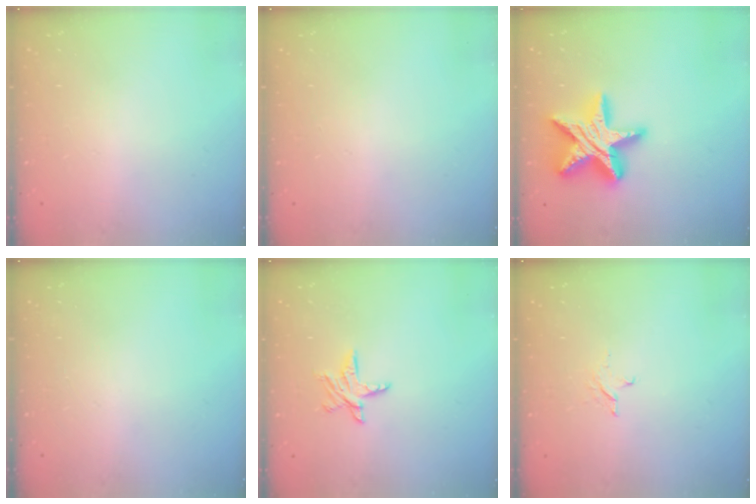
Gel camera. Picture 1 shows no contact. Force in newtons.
{"total": 0.0}
{"total": 21.2, "press": 21.2, "slide": 1.6}
{"total": 0.0}
{"total": 7.3, "press": 7.2, "slide": 0.5}
{"total": 3.0, "press": 3.0, "slide": 0.3}